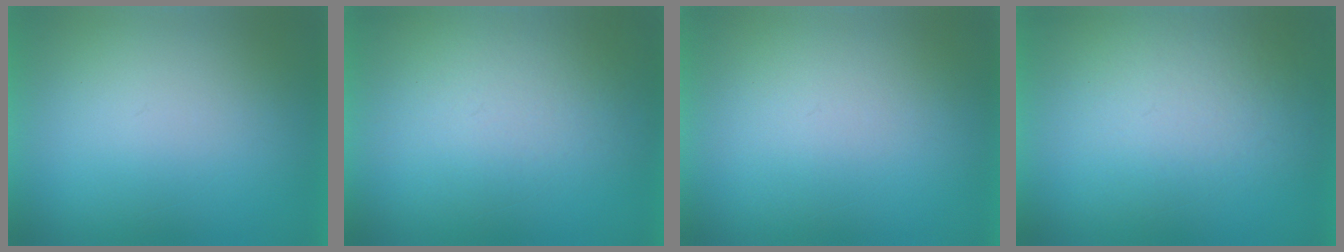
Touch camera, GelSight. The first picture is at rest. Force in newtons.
{"total": 4.4}
{"total": 1.2}
{"total": 5.0}